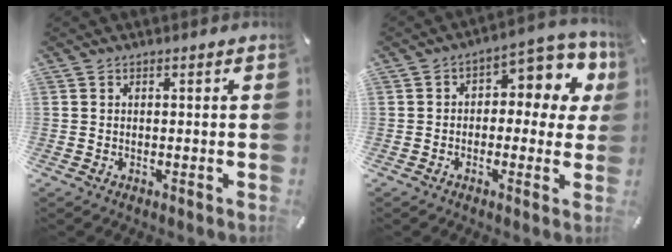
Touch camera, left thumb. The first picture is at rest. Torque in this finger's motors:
{"motor_torque": [0.20, 0.19, 0.40, 0.29, 0.04]}